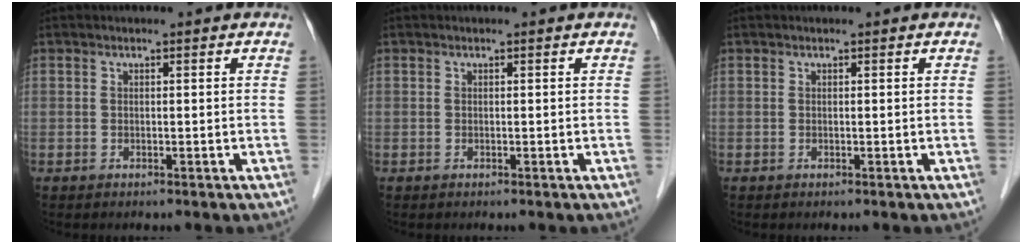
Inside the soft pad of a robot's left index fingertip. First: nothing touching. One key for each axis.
{"total": 0.0}
{"total": 0.0}